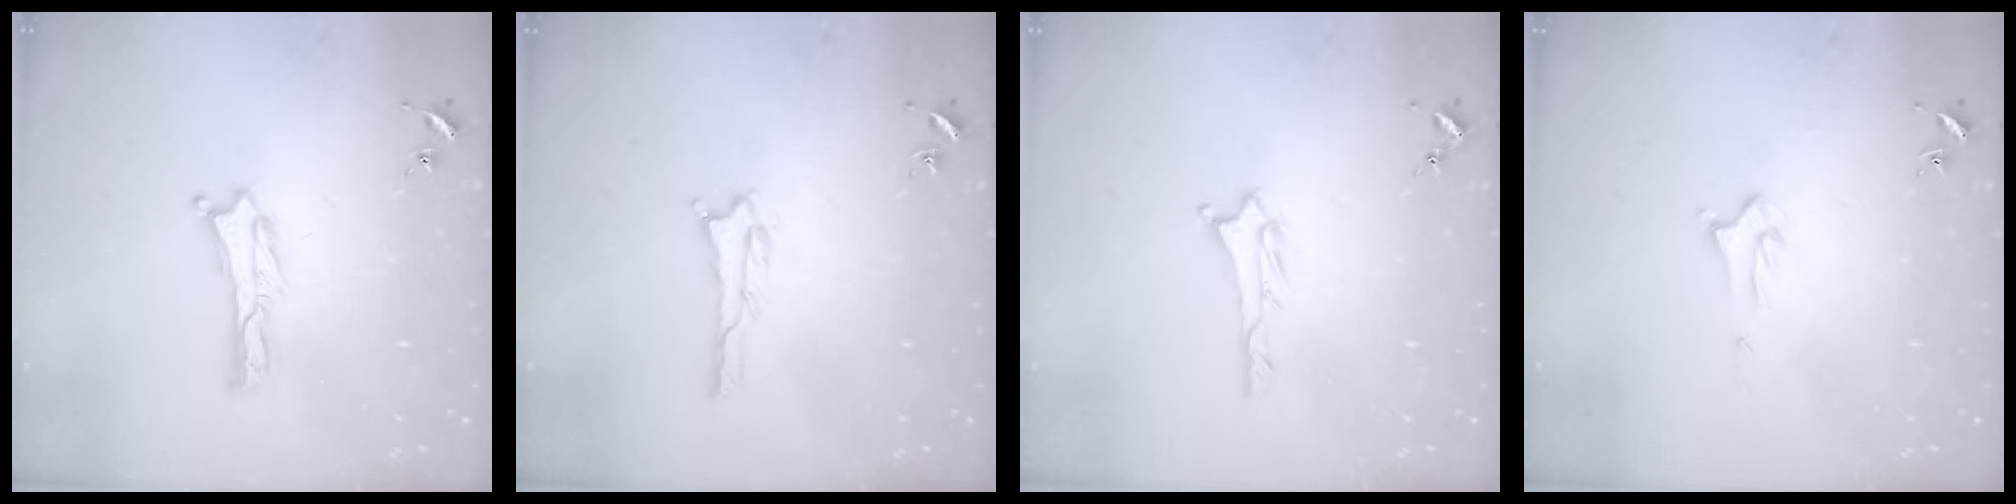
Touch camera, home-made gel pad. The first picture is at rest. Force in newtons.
{"total": 1.1, "press": 1.1, "slide": 0.1}
{"total": 0.8, "press": 0.8, "slide": 0.1}
{"total": 1.9, "press": 1.9, "slide": 0.1}